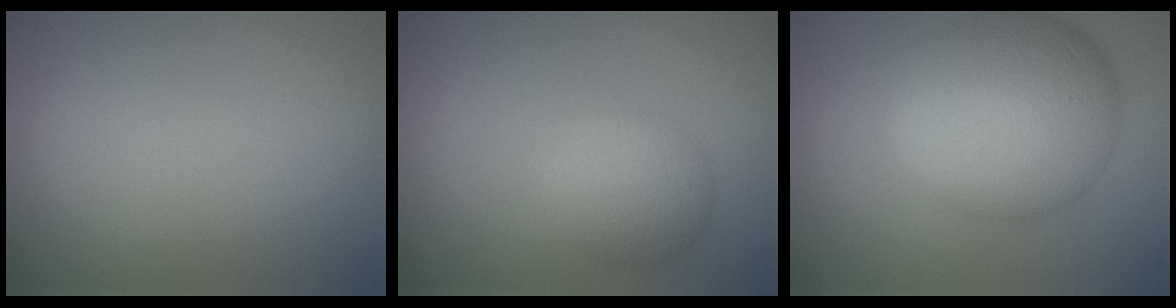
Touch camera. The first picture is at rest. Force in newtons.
{"total": 3.7, "press": 3.7, "slide": 0.1}
{"total": 12.1, "press": 12.1, "slide": 0.1}